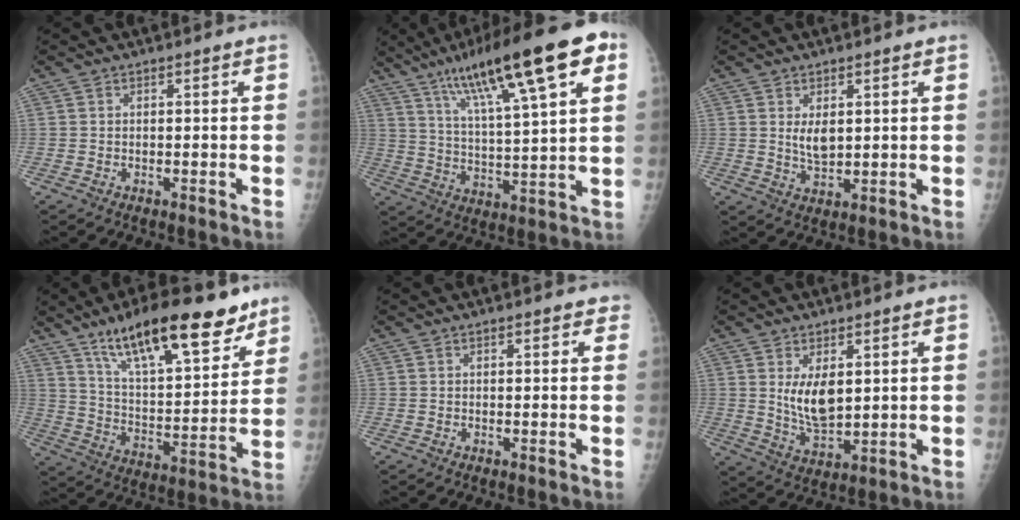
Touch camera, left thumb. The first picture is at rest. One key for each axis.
{"total": 22.8, "fx": 11.6, "fy": 4.8, "fz": 19.0, "tx": -0.294, "ty": -0.003, "tz": 0.191}
{"total": 4.5, "fx": 1.4, "fy": 2.3, "fz": 3.7, "tx": -0.055, "ty": -0.016, "tz": 0.030}
{"total": 22.9, "fx": 15.1, "fy": 7.4, "fz": 15.4, "tx": -0.213, "ty": -0.060, "tz": 0.252}
{"total": 1.7, "fx": 1.0, "fy": 0.8, "fz": 1.1, "tx": -0.005, "ty": 0.000, "tz": 0.009}
{"total": 7.9, "fx": 2.2, "fy": 3.9, "fz": 6.5, "tx": -0.098, "ty": -0.027, "tz": 0.053}